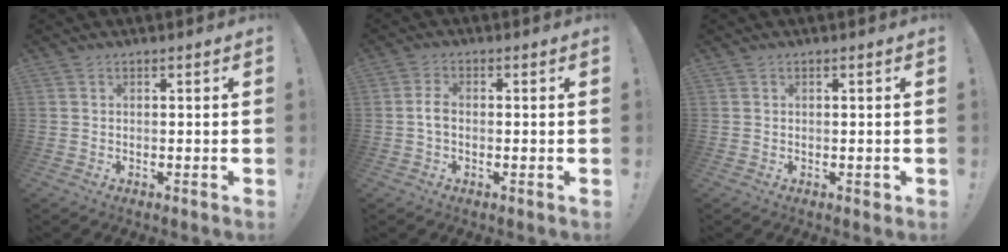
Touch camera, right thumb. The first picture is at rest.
{"total": 3.2, "force": [-0.6, 1.9, 2.6], "torque": [-0.061, 0.009, -0.010]}
{"total": 1.3, "force": [-0.1, 0.9, 0.9], "torque": [-0.009, 0.002, -0.002]}